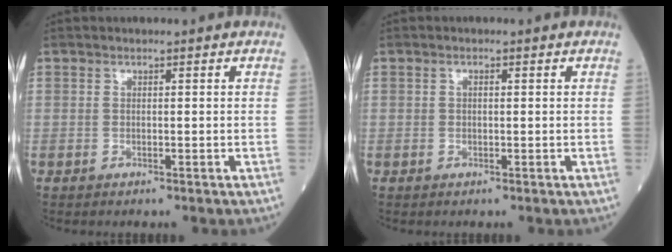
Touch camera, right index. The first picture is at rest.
{"total": 0.7, "force": [0.1, 0.3, 0.6], "torque": [-0.010, 0.002, 0.000]}